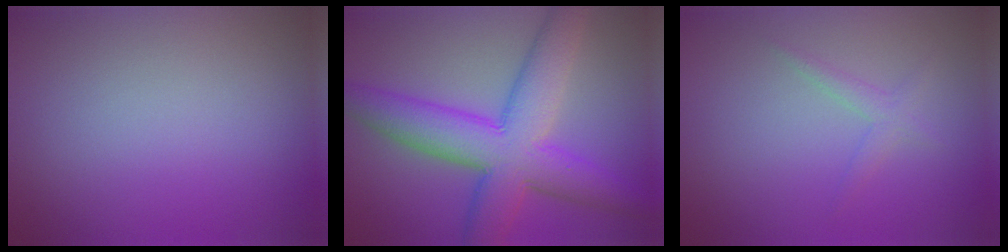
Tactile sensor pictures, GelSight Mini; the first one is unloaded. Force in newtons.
{"total": 9.4, "press": 9.4, "slide": 0.3}
{"total": 1.3, "press": 1.3, "slide": 0.2}